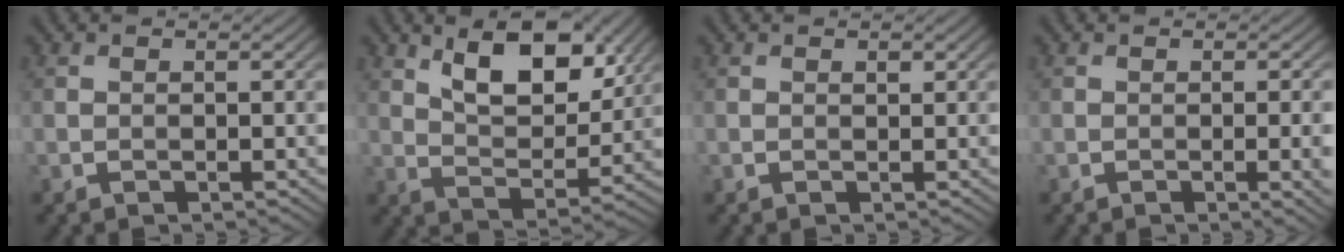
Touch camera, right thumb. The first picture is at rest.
{"total": 10.7, "force": [5.5, 5.1, 7.6], "torque": [-0.133, -0.007, 0.094]}
{"total": 0.7, "force": [0.5, 0.4, 0.4], "torque": [-0.005, -0.002, 0.007]}
{"total": 3.7, "force": [-0.5, 0.9, 3.6], "torque": [-0.050, -0.002, -0.006]}